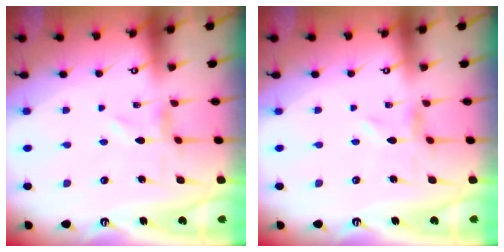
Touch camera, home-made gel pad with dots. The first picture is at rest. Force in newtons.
{"total": 0.0}